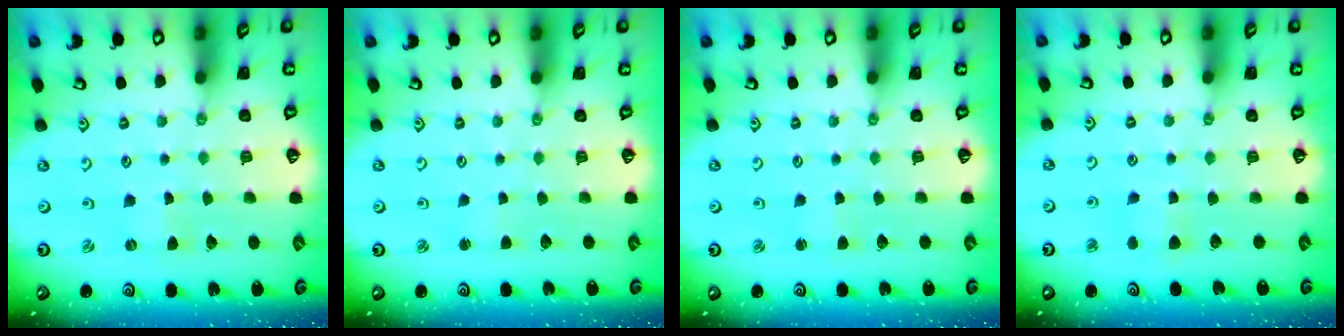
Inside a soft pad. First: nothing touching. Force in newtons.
{"total": 1.1, "press": 1.1, "slide": 0.1}
{"total": 1.7, "press": 1.6, "slide": 0.2}
{"total": 3.9, "press": 3.8, "slide": 0.6}